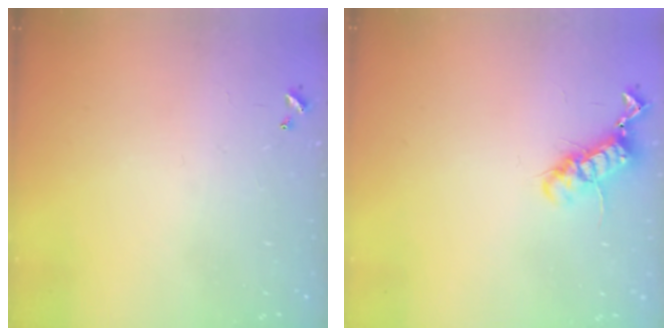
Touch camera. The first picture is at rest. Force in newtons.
{"total": 11.8, "press": 11.7, "slide": 1.4}